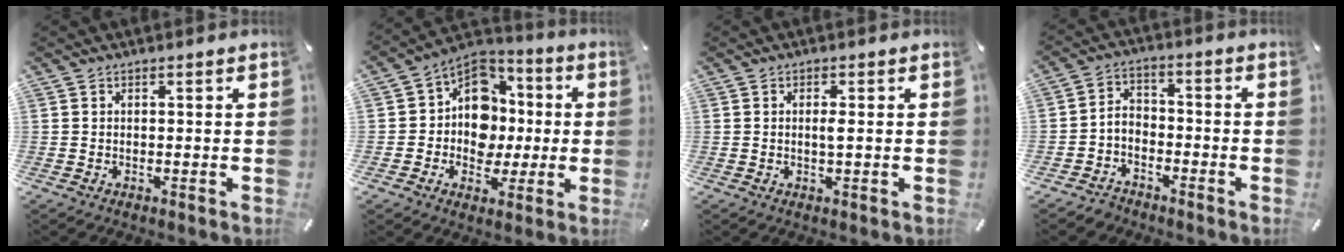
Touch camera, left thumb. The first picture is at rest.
{"total": 12.7, "force": [-0.8, 11.4, 5.5], "torque": [-0.089, 0.003, -0.011]}
{"total": 2.0, "force": [0.1, 0.5, 1.9], "torque": [-0.038, -0.001, 0.000]}
{"total": 4.6, "force": [-3.2, 3.2, 0.7], "torque": [-0.016, 0.010, -0.067]}